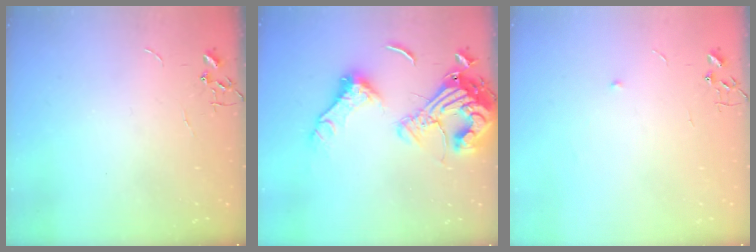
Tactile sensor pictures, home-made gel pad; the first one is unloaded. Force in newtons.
{"total": 18.8, "press": 18.7, "slide": 2.1}
{"total": 4.3, "press": 4.1, "slide": 1.2}